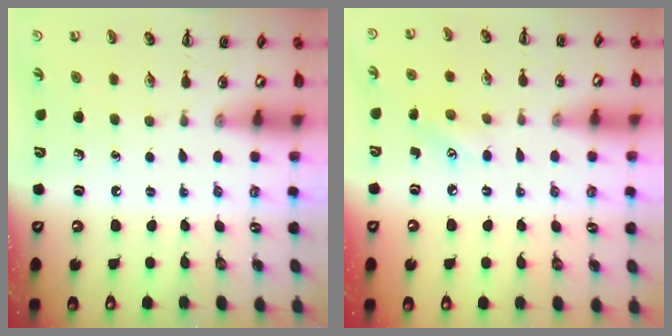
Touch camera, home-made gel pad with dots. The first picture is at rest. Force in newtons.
{"total": 5.5, "press": 5.4, "slide": 1.2}